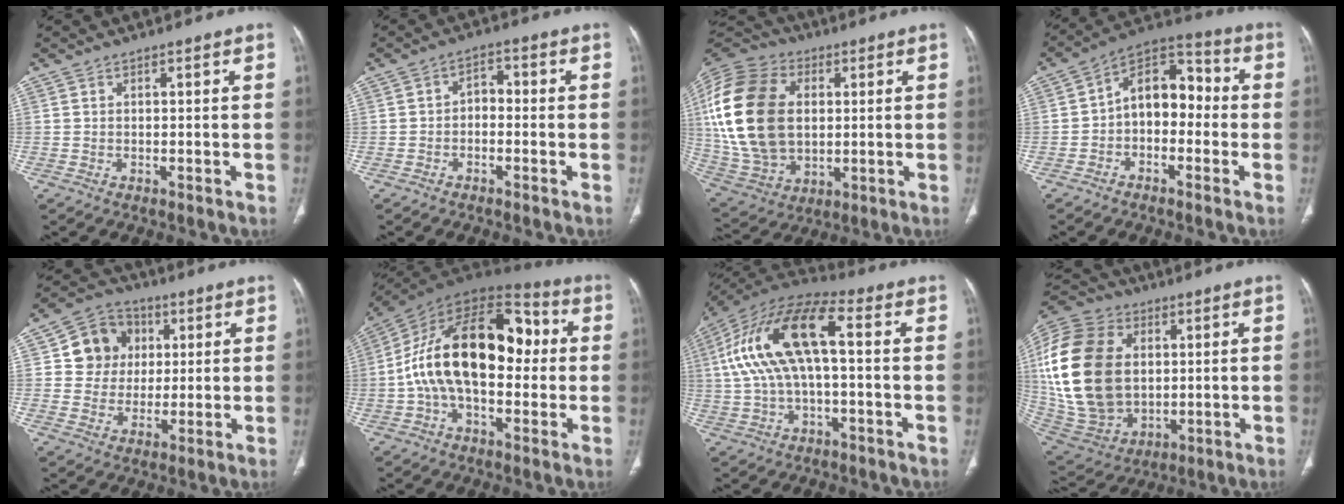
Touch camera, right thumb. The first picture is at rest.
{"total": 3.2, "force": [-1.0, 2.2, 2.0], "torque": [-0.020, 0.023, -0.028]}
{"total": 25.5, "force": [2.9, 17.4, 18.4], "torque": [-0.387, -0.004, 0.064]}
{"total": 11.3, "force": [-1.4, 7.6, 8.2], "torque": [-0.088, 0.046, -0.042]}
{"total": 10.4, "force": [2.4, 9.5, 3.5], "torque": [-0.016, 0.000, 0.036]}
{"total": 23.0, "force": [0.7, 13.0, 18.9], "torque": [-0.315, 0.049, 0.001]}
{"total": 18.0, "force": [1.8, 7.8, 16.1], "torque": [-0.322, 0.049, 0.027]}
{"total": 27.0, "force": [3.1, 19.1, 18.9], "torque": [-0.391, -0.005, 0.072]}